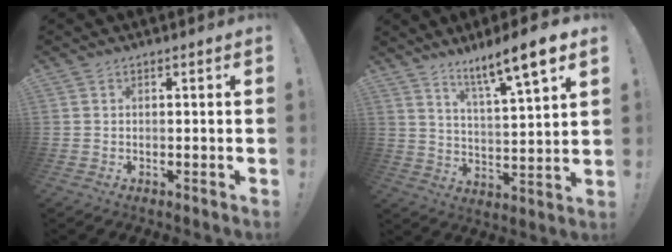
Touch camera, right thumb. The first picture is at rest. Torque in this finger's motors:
{"motor_torque": [0.02, 0.18, 0.06, 0.43, 0.14]}